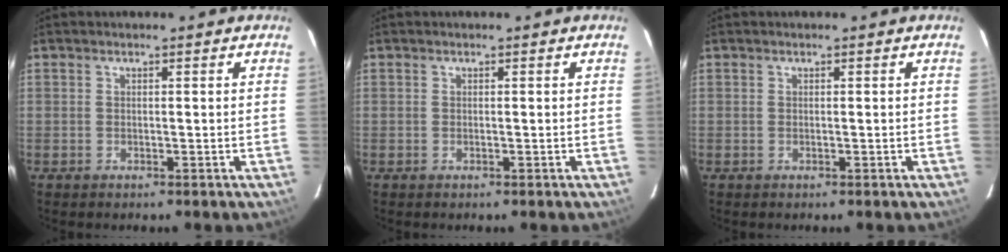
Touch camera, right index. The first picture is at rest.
{"total": 0.0}
{"total": 0.0}